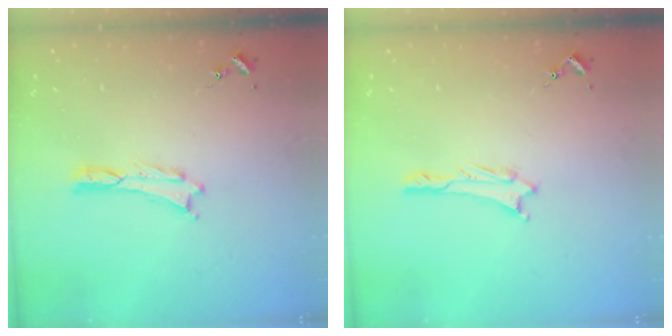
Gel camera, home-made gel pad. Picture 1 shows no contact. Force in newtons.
{"total": 0.9, "press": 0.9, "slide": 0.1}